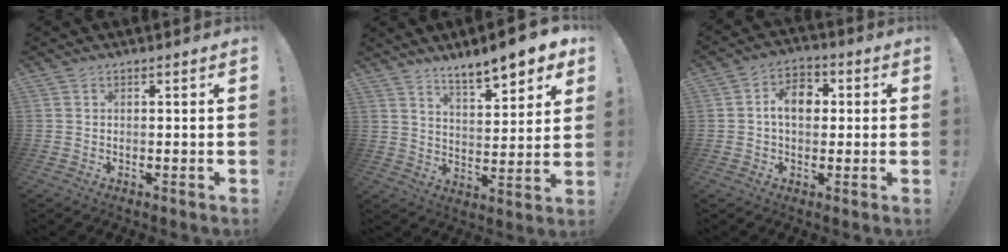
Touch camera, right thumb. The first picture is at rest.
{"total": 9.5, "force": [7.8, 1.1, 5.3], "torque": [-0.083, -0.062, 0.131]}
{"total": 8.7, "force": [1.2, 5.9, 6.3], "torque": [-0.092, 0.010, 0.020]}